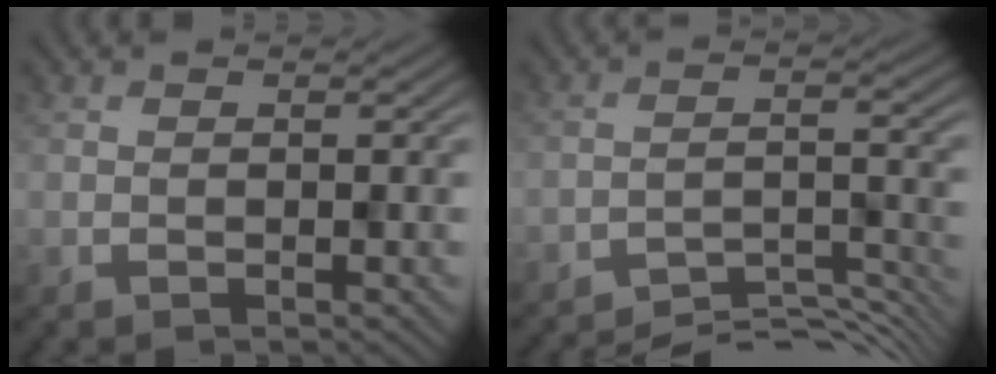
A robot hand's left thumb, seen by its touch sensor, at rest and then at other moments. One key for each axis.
{"total": 7.6, "fx": -7.0, "fy": 0.8, "fz": 2.9, "tx": -0.047, "ty": 0.015, "tz": -0.101}